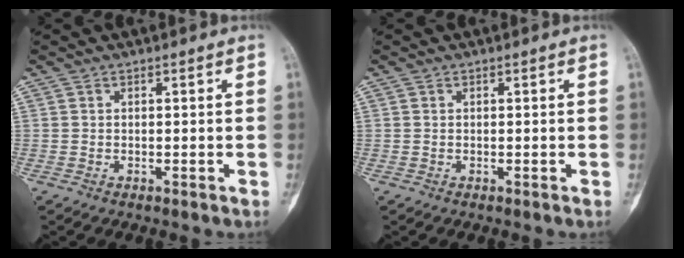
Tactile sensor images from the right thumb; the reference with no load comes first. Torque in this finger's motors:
{"motor_torque": [-0.33, 0.02, 0.34, -0.15, 0.03]}